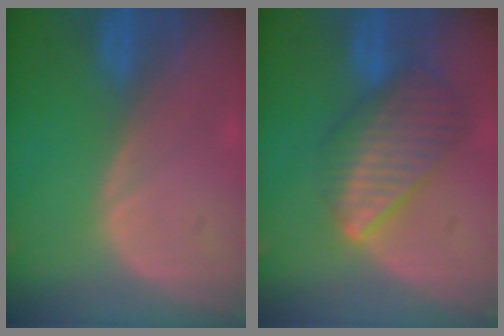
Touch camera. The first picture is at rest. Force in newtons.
{"total": 8.9, "press": 7.8, "slide": 4.3}